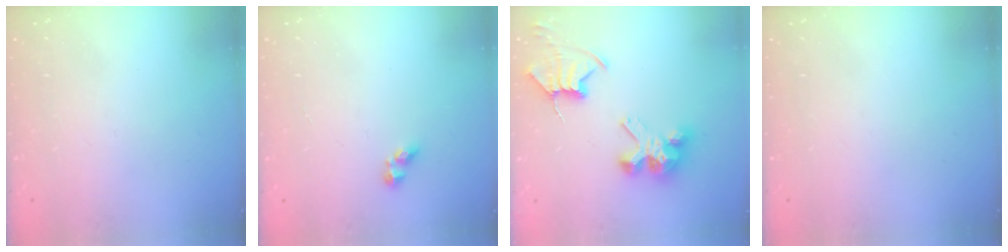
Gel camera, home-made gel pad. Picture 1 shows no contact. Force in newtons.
{"total": 2.9, "press": 2.6, "slide": 1.1}
{"total": 9.8, "press": 9.7, "slide": 1.2}
{"total": 0.0}